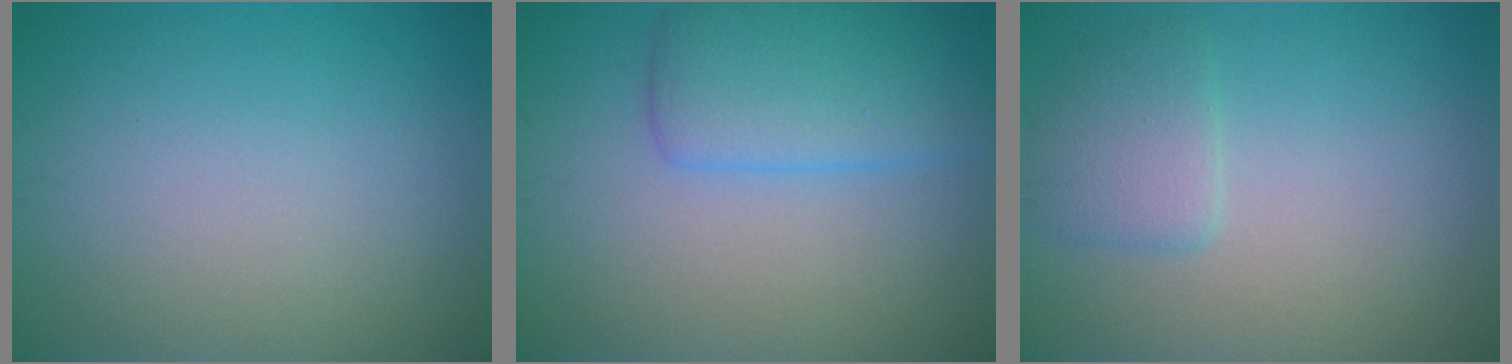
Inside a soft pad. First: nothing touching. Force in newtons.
{"total": 4.6, "press": 4.6, "slide": 0.2}
{"total": 2.3, "press": 2.3, "slide": 0.2}